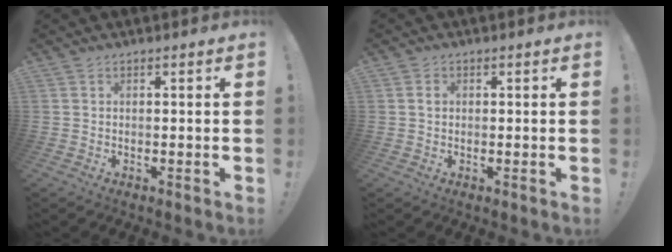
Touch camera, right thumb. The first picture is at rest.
{"total": 1.3, "force": [0.2, 1.0, 0.7], "torque": [-0.007, 0.001, 0.002]}